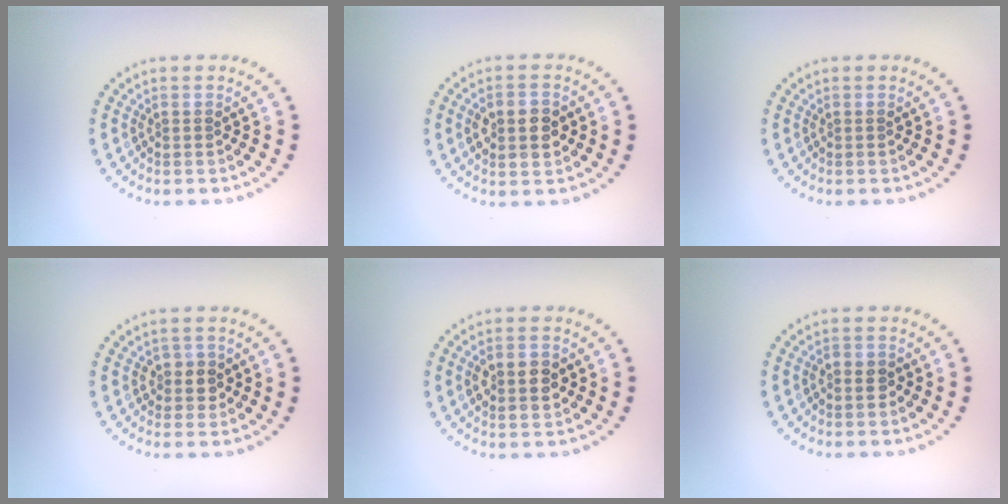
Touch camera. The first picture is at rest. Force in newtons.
{"total": 3.8, "press": 3.8, "slide": 0.2}
{"total": 0.0}
{"total": 1.9, "press": 1.6, "slide": 1.0}
{"total": 2.9, "press": 2.9, "slide": 0.1}
{"total": 0.9, "press": 0.9, "slide": 0.3}